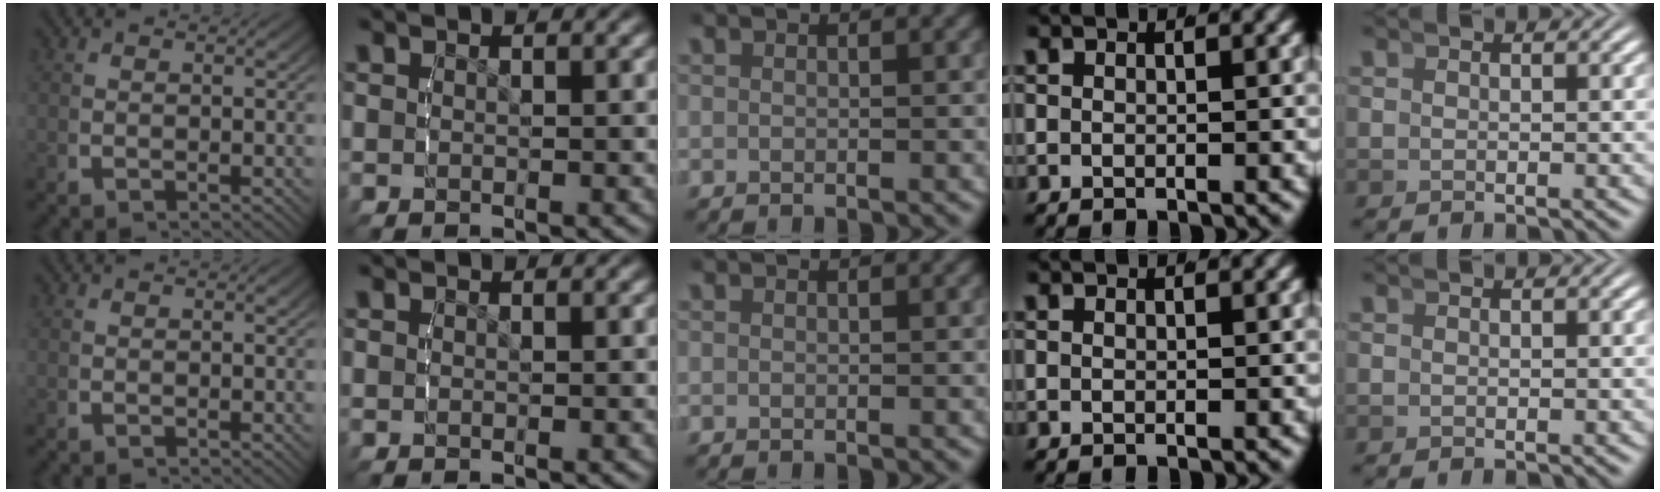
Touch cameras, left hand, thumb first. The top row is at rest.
{}